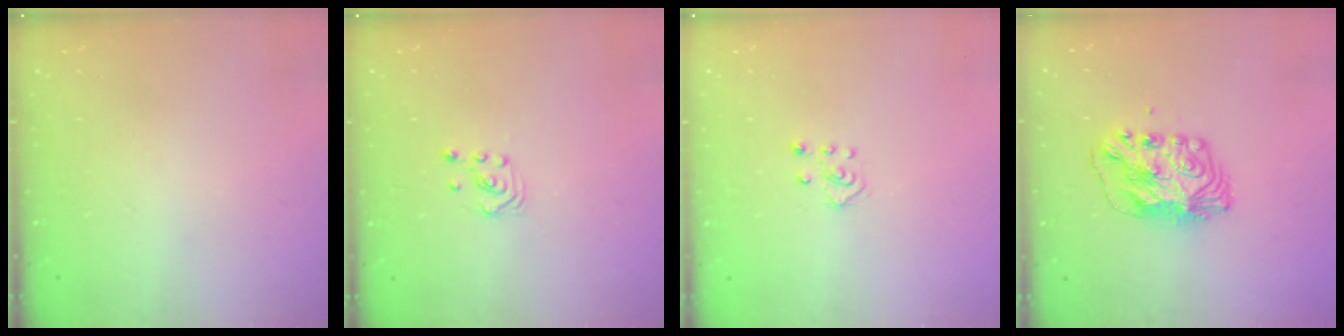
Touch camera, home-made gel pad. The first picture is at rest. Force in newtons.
{"total": 2.7, "press": 2.4, "slide": 1.2}
{"total": 3.0, "press": 3.0, "slide": 0.3}
{"total": 8.8, "press": 8.7, "slide": 0.8}